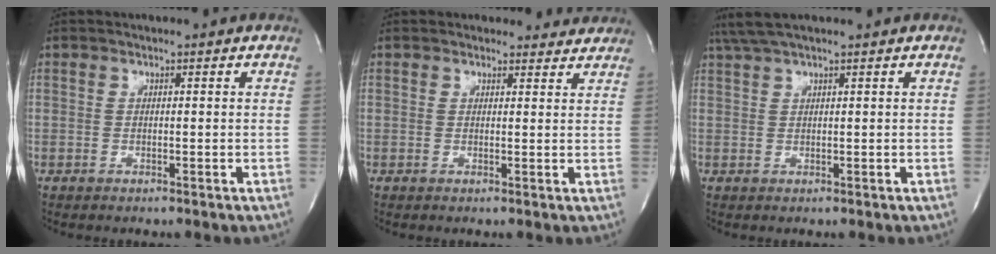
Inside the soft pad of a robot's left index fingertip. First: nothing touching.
{"total": 3.5, "force": [3.2, 1.3, -0.6], "torque": [0.015, -0.009, 0.020]}
{"total": 3.6, "force": [2.9, -0.4, 2.1], "torque": [-0.052, 0.020, 0.061]}